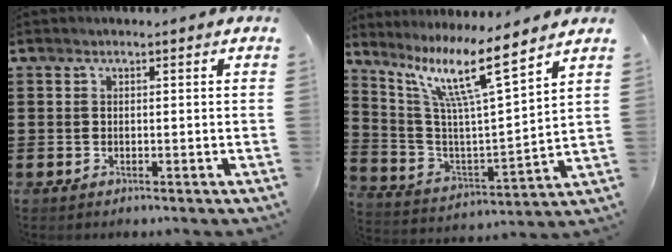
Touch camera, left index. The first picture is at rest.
{"total": 12.0, "force": [8.4, 0.9, 8.6], "torque": [-0.194, -0.044, 0.137]}